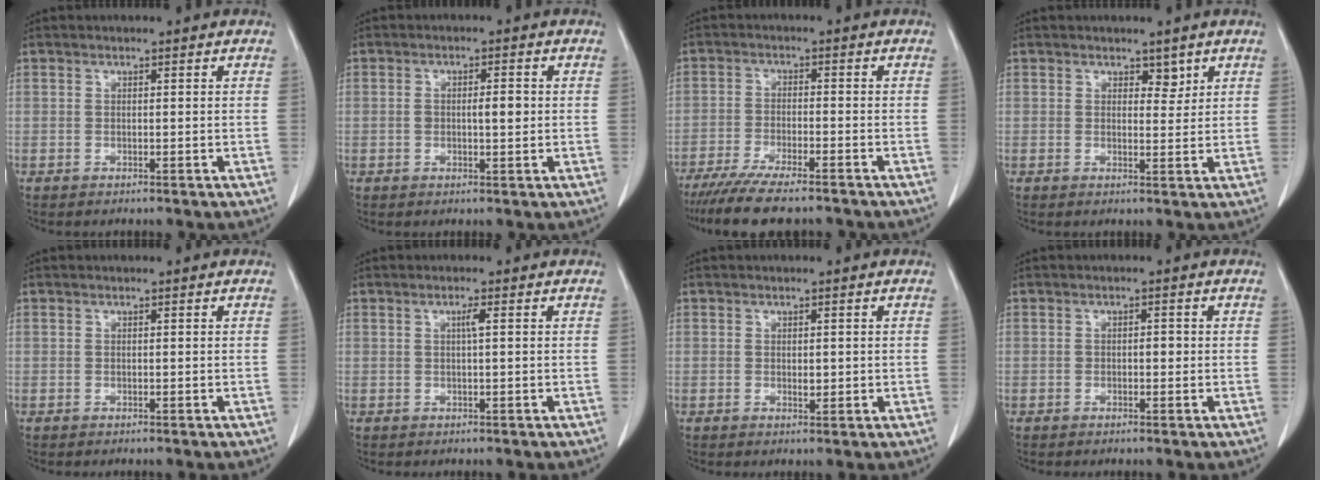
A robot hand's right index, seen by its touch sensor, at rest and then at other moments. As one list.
[{"total": 3.4, "force": [0.1, 1.2, 3.2], "torque": [-0.058, 0.003, 0.003]}, {"total": 10.6, "force": [-8.8, 1.4, 5.6], "torque": [-0.084, -0.021, -0.139]}, {"total": 2.3, "force": [1.6, 1.3, 1.1], "torque": [-0.008, -0.007, 0.024]}, {"total": 0.0}, {"total": 1.4, "force": [0.4, -0.1, 1.3], "torque": [-0.024, 0.001, 0.006]}, {"total": 1.4, "force": [0.1, 0.8, 1.1], "torque": [-0.014, -0.003, 0.003]}, {"total": 1.3, "force": [-0.1, 0.8, 1.1], "torque": [-0.013, 0.004, -0.003]}]